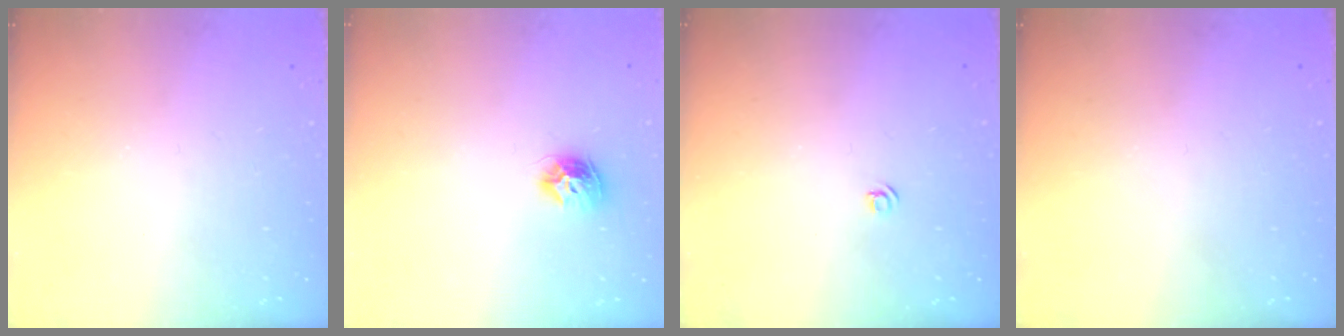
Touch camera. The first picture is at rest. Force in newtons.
{"total": 8.8, "press": 8.8, "slide": 0.2}
{"total": 3.5, "press": 3.4, "slide": 0.5}
{"total": 0.0}